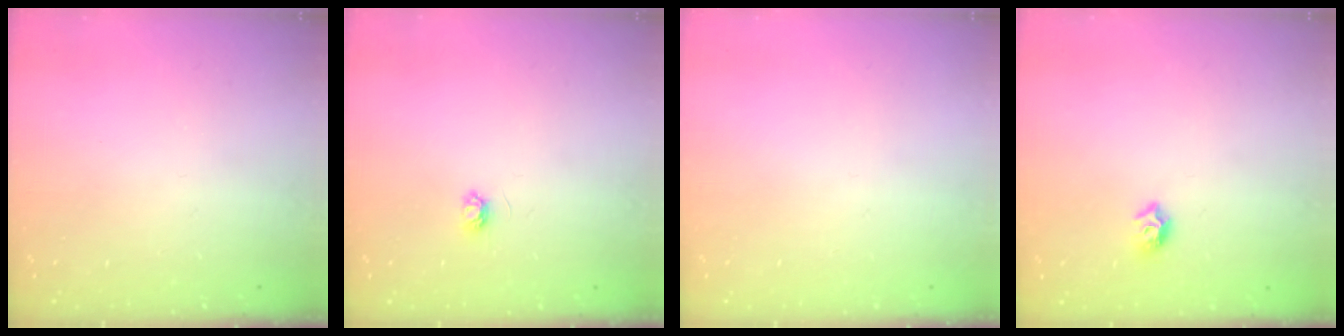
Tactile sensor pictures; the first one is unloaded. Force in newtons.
{"total": 3.5, "press": 3.5, "slide": 0.4}
{"total": 0.0}
{"total": 6.2, "press": 6.2, "slide": 0.8}